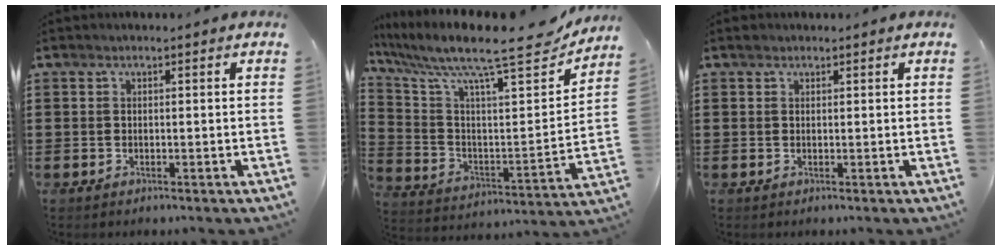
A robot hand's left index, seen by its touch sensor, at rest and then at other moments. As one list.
[{"total": 12.2, "force": [9.8, 1.8, 7.2], "torque": [-0.165, -0.068, 0.153]}, {"total": 0.6, "force": [0.4, 0.4, 0.1], "torque": [-0.002, 0.003, 0.009]}]